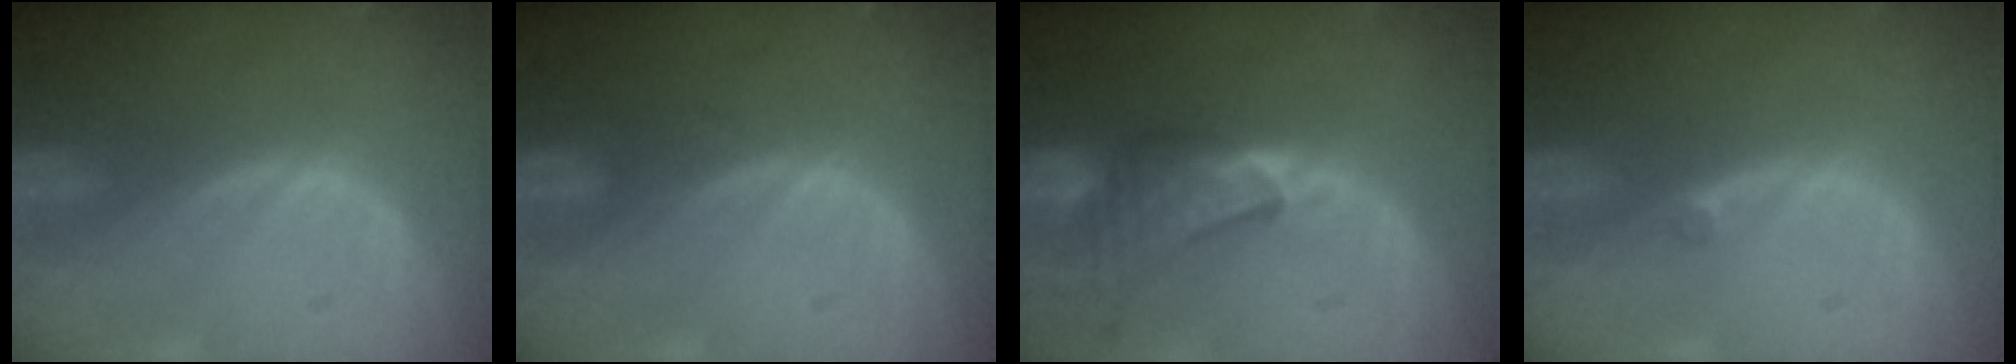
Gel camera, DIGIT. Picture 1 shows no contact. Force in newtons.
{"total": 0.7, "press": 0.7, "slide": 0.1}
{"total": 9.1, "press": 8.2, "slide": 3.8}
{"total": 0.7, "press": 0.6, "slide": 0.3}